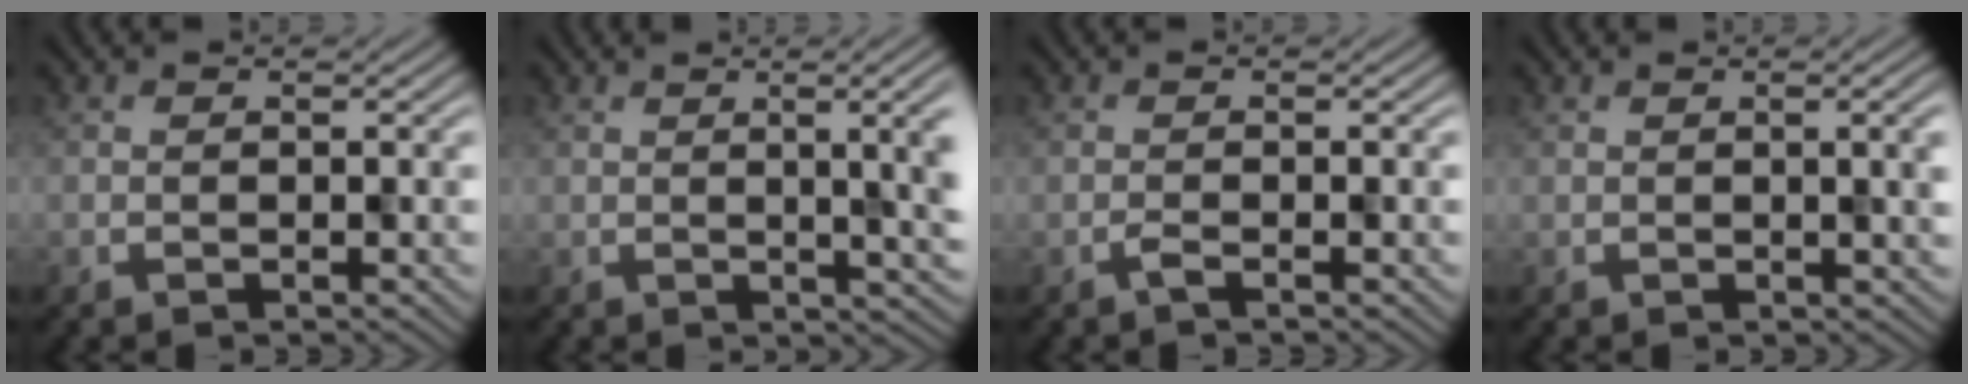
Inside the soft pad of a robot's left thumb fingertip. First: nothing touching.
{"total": 8.0, "force": [1.1, 2.7, 7.4], "torque": [-0.073, 0.008, 0.017]}
{"total": 0.7, "force": [-0.4, 0.0, 0.6], "torque": [-0.014, 0.002, -0.012]}
{"total": 3.4, "force": [0.6, 0.8, 3.2], "torque": [-0.041, 0.003, 0.011]}